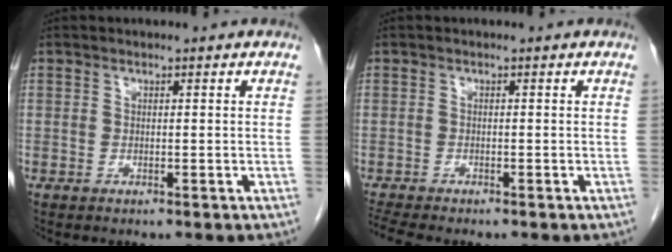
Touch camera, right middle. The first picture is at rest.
{"total": 3.9, "force": [-3.5, 0.1, 1.7], "torque": [-0.031, -0.012, -0.062]}